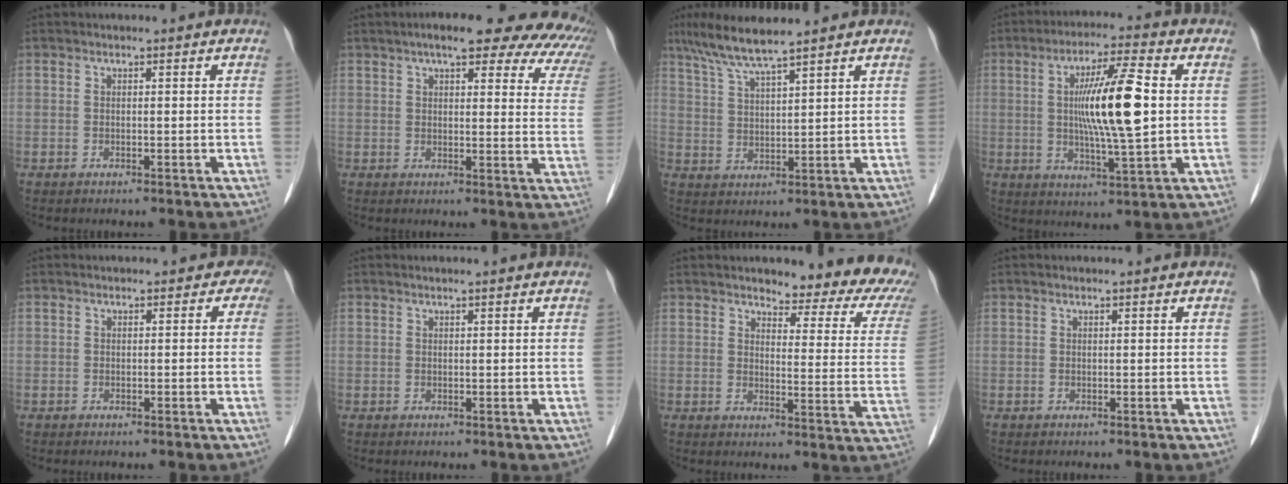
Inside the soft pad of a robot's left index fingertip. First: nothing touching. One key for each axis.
{"total": 21.0, "fx": 16.8, "fy": 5.5, "fz": 11.4, "tx": -0.132, "ty": 0.019, "tz": 0.180}
{"total": 7.5, "fx": 6.2, "fy": -0.3, "fz": 4.3, "tx": -0.086, "ty": 0.015, "tz": 0.118}
{"total": 12.3, "fx": 1.2, "fy": 1.0, "fz": 12.2, "tx": -0.220, "ty": -0.002, "tz": 0.019}
{"total": 1.7, "fx": -0.1, "fy": 1.6, "fz": 0.3, "tx": 0.020, "ty": 0.011, "tz": -0.011}
{"total": 0.8, "fx": 0.7, "fy": -0.2, "fz": 0.4, "tx": -0.013, "ty": 0.004, "tz": 0.016}
{"total": 13.2, "fx": 11.8, "fy": 3.0, "fz": 5.2, "tx": -0.039, "ty": -0.046, "tz": 0.112}
{"total": 0.0}